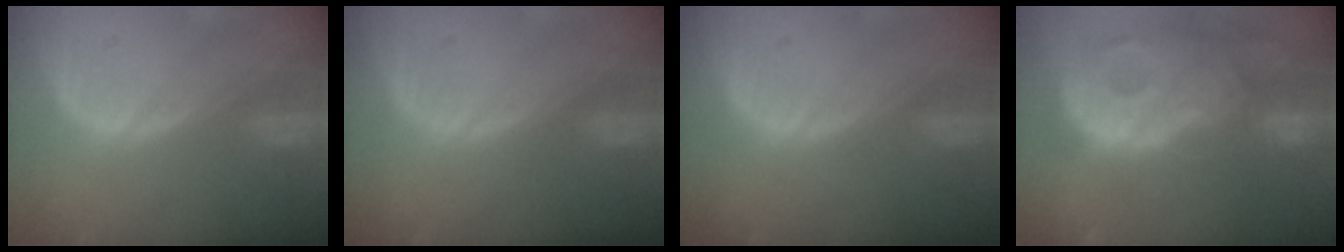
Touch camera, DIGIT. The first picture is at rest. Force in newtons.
{"total": 0.0}
{"total": 0.0}
{"total": 13.9, "press": 12.0, "slide": 7.1}